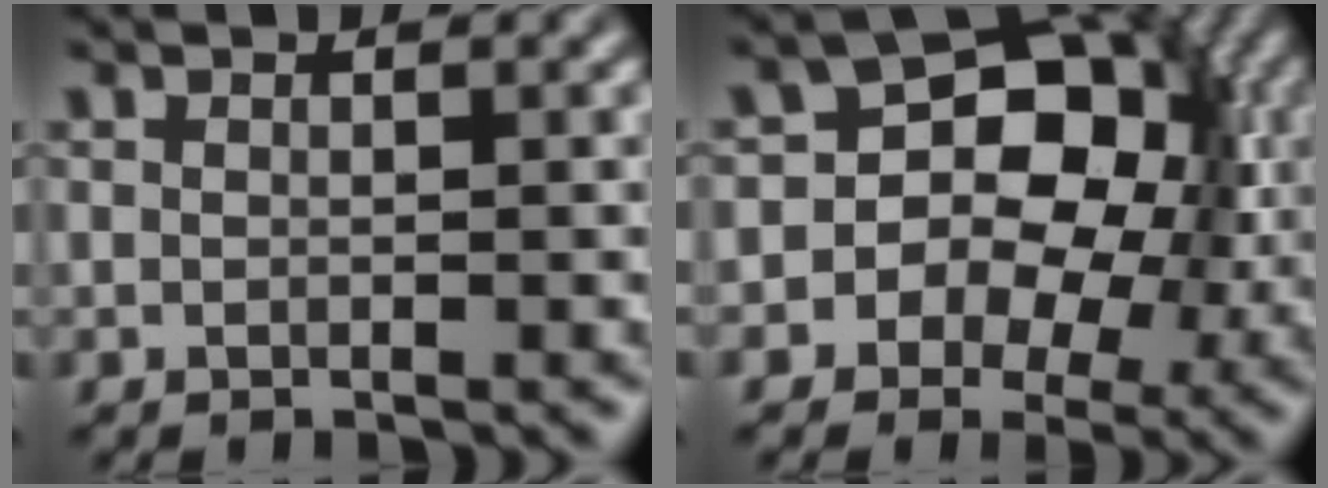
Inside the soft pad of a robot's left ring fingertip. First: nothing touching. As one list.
[{"total": 8.4, "force": [-0.8, 6.7, 5.1], "torque": [-0.029, 0.021, -0.035]}]